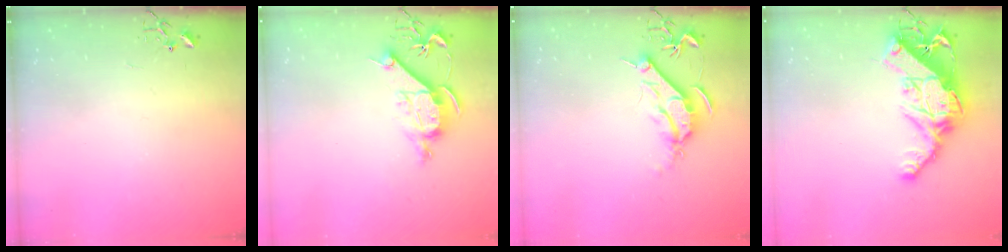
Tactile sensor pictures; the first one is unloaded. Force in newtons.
{"total": 10.4, "press": 10.4, "slide": 1.2}
{"total": 9.1, "press": 9.0, "slide": 0.8}
{"total": 18.1, "press": 18.0, "slide": 1.6}